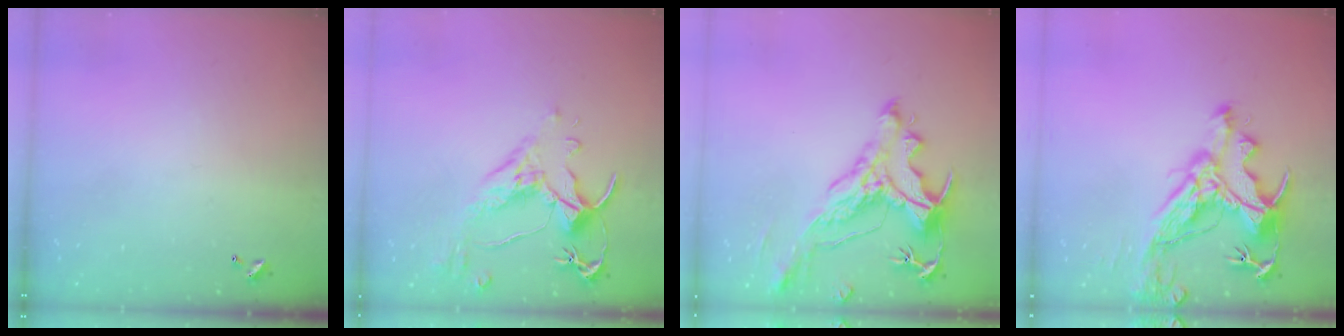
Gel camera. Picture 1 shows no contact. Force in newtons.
{"total": 2.6, "press": 2.2, "slide": 1.3}
{"total": 2.9, "press": 2.6, "slide": 1.5}
{"total": 13.8, "press": 13.7, "slide": 1.9}